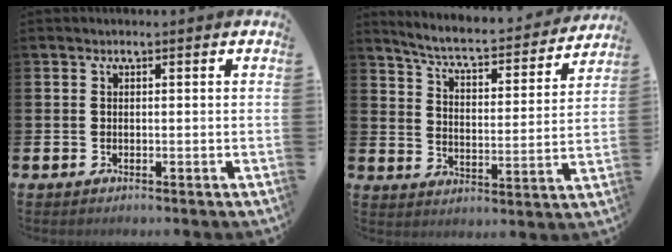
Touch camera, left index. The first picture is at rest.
{"total": 6.0, "force": [5.6, 0.6, 2.2], "torque": [-0.069, -0.044, 0.089]}